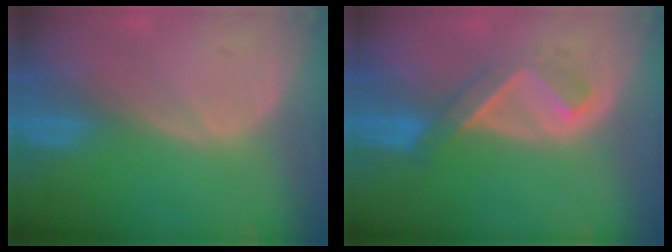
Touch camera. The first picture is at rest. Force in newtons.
{"total": 5.1, "press": 4.4, "slide": 2.6}